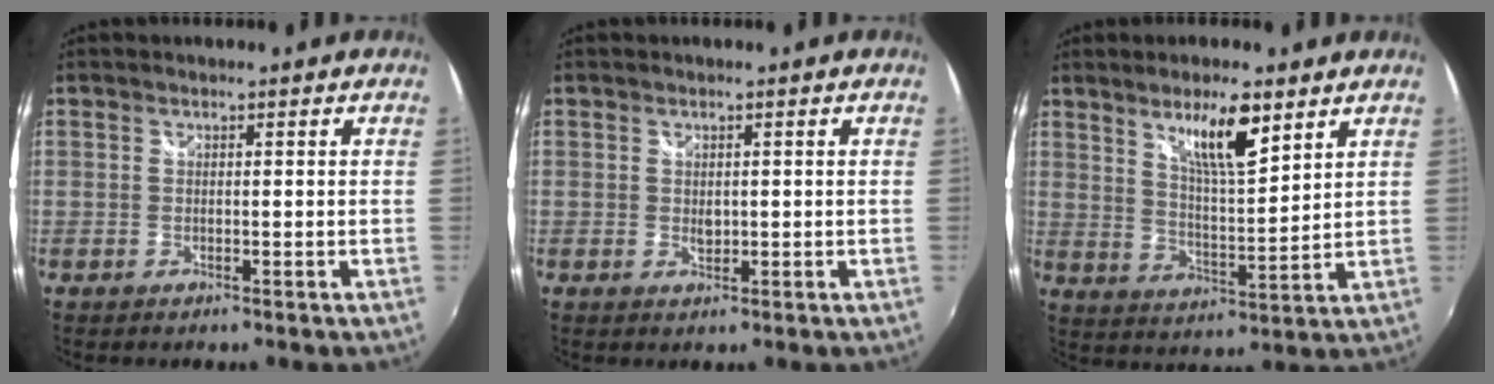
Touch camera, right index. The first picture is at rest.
{"total": 1.3, "force": [0.1, 1.0, 0.8], "torque": [-0.011, -0.001, 0.003]}
{"total": 9.9, "force": [6.1, 2.0, 7.5], "torque": [-0.122, -0.003, 0.109]}